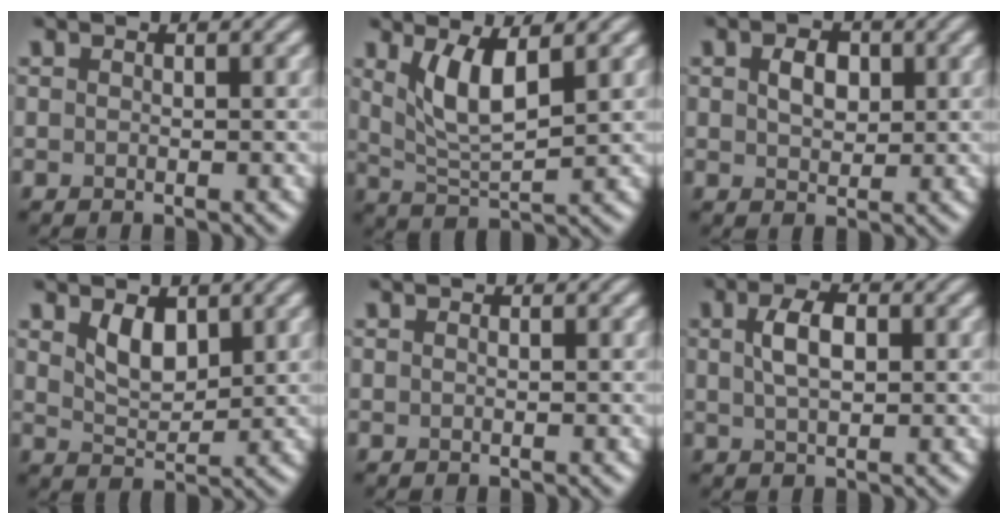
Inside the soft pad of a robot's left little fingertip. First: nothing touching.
{"total": 4.5, "force": [1.8, 1.4, 3.8], "torque": [-0.084, -0.009, 0.040]}
{"total": 2.5, "force": [0.7, 1.7, 1.8], "torque": [-0.037, 0.002, 0.012]}
{"total": 3.0, "force": [1.5, 1.6, 2.0], "torque": [-0.042, -0.006, 0.033]}
{"total": 0.0}
{"total": 3.3, "force": [0.8, 1.7, 2.7], "torque": [-0.058, 0.004, 0.014]}